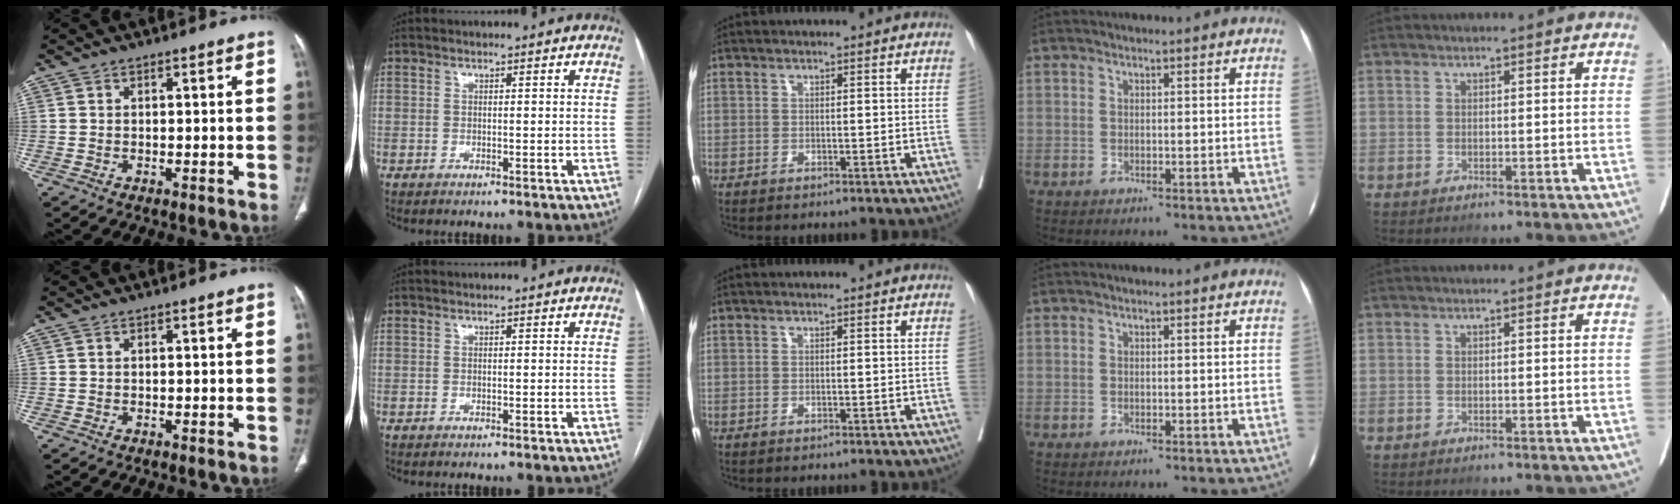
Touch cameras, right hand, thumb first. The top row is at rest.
{}